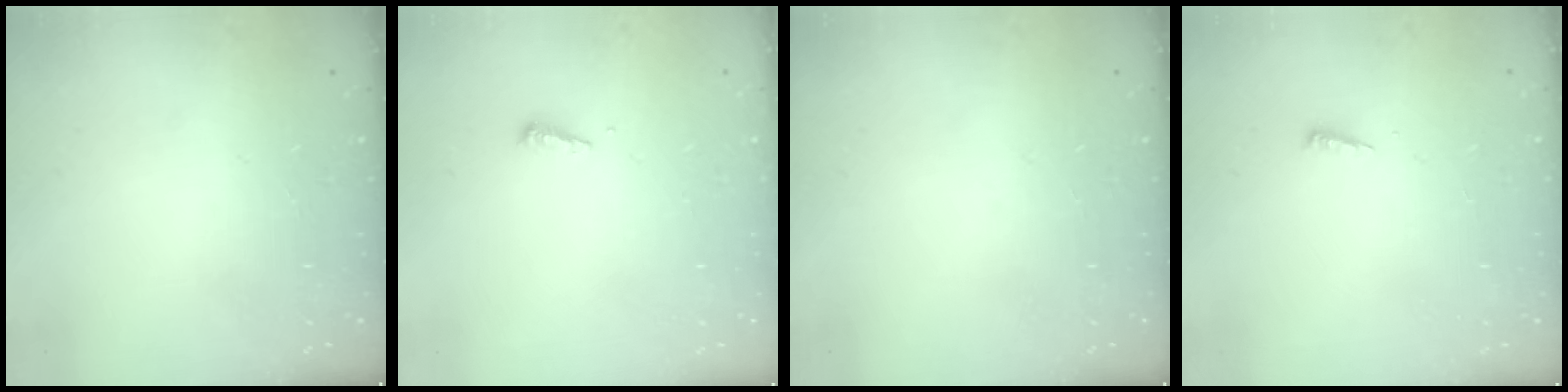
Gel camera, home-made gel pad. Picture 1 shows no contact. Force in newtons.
{"total": 4.0, "press": 4.0, "slide": 0.4}
{"total": 0.0}
{"total": 3.5, "press": 3.4, "slide": 0.3}